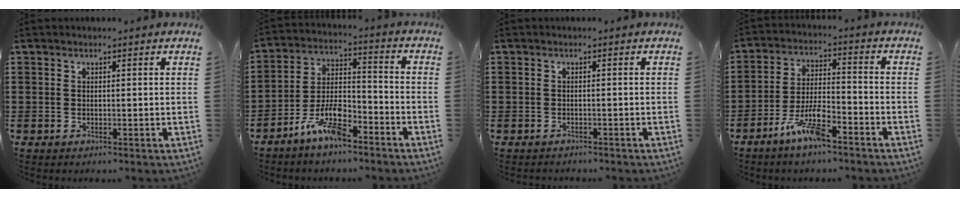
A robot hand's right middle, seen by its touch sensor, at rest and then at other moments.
{"total": 8.5, "force": [-6.2, 2.6, 5.2], "torque": [-0.112, 0.006, -0.117]}
{"total": 0.8, "force": [-0.7, 0.3, -0.1], "torque": [0.001, 0.003, -0.017]}
{"total": 7.6, "force": [-5.1, 1.9, 5.3], "torque": [-0.118, 0.001, -0.097]}